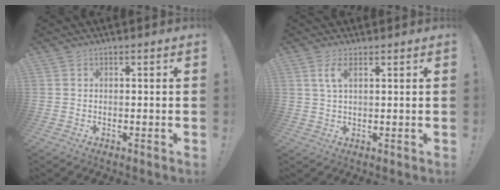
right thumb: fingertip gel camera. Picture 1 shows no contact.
{"total": 4.1, "force": [1.9, 1.5, 3.3], "torque": [-0.060, -0.002, 0.033]}